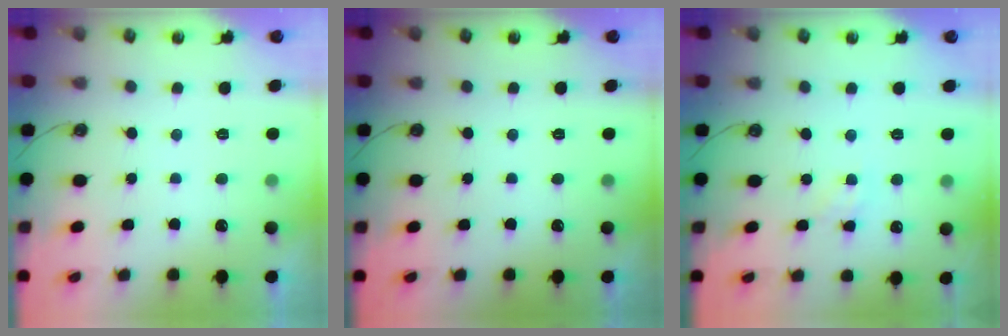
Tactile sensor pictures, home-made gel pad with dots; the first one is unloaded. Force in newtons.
{"total": 0.0}
{"total": 1.6, "press": 1.6, "slide": 0.3}